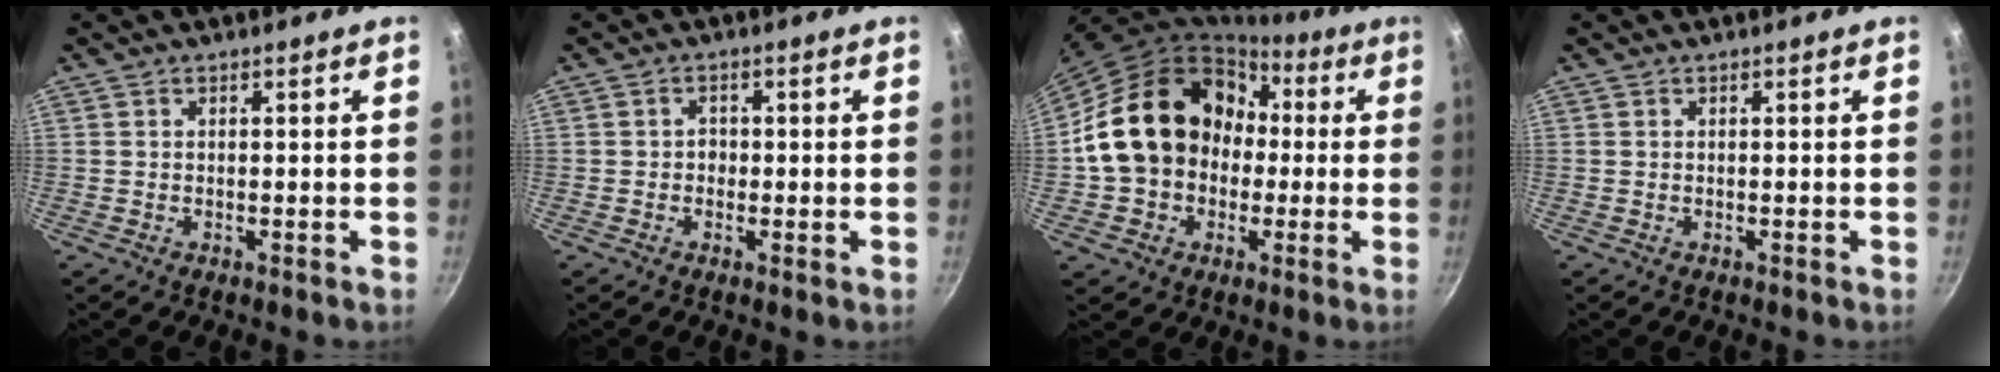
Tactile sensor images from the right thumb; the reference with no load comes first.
{"total": 1.8, "force": [-0.2, 1.5, 0.9], "torque": [-0.010, 0.000, -0.008]}
{"total": 19.9, "force": [0.5, 16.4, 11.2], "torque": [-0.165, 0.058, 0.014]}
{"total": 0.0}